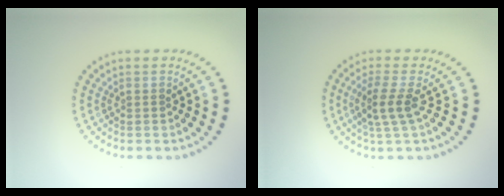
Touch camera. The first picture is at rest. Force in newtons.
{"total": 2.4, "press": 2.1, "slide": 1.3}